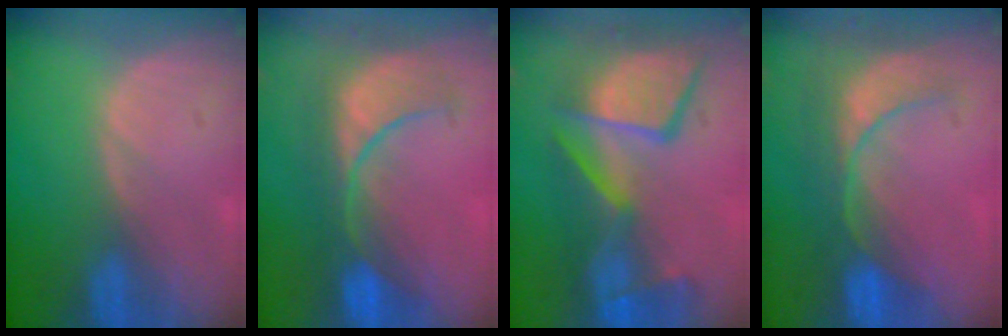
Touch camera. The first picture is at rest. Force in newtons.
{"total": 8.8, "press": 8.8, "slide": 0.5}
{"total": 12.2, "press": 11.1, "slide": 5.1}
{"total": 9.1, "press": 7.9, "slide": 4.5}